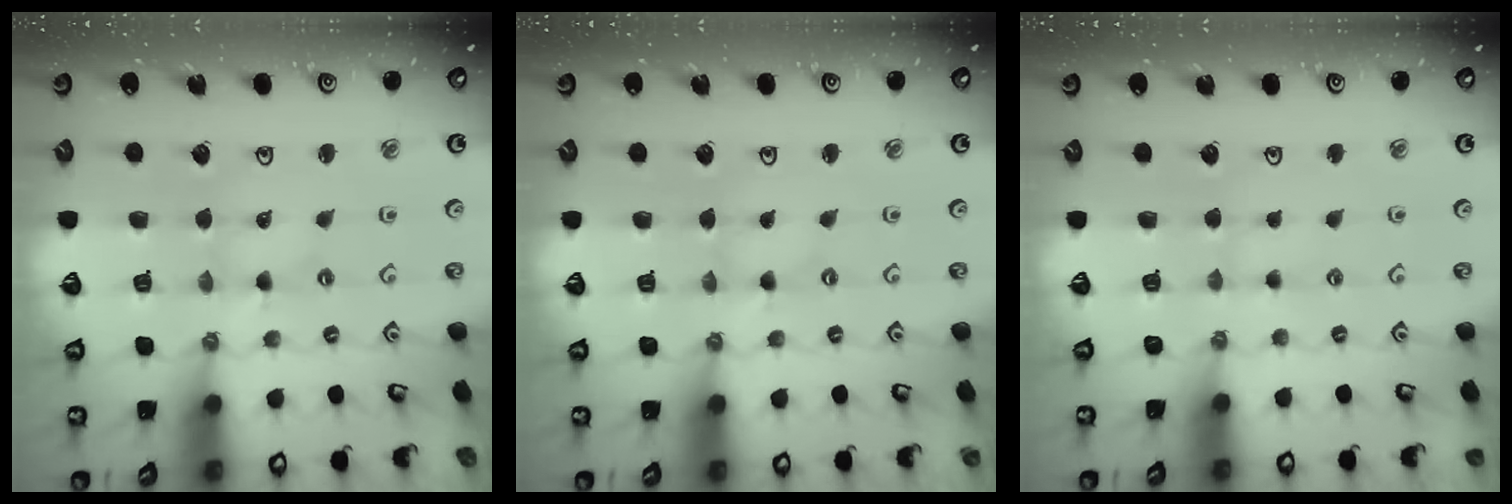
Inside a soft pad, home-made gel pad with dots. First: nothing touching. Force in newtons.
{"total": 0.0}
{"total": 0.6, "press": 0.6, "slide": 0.2}